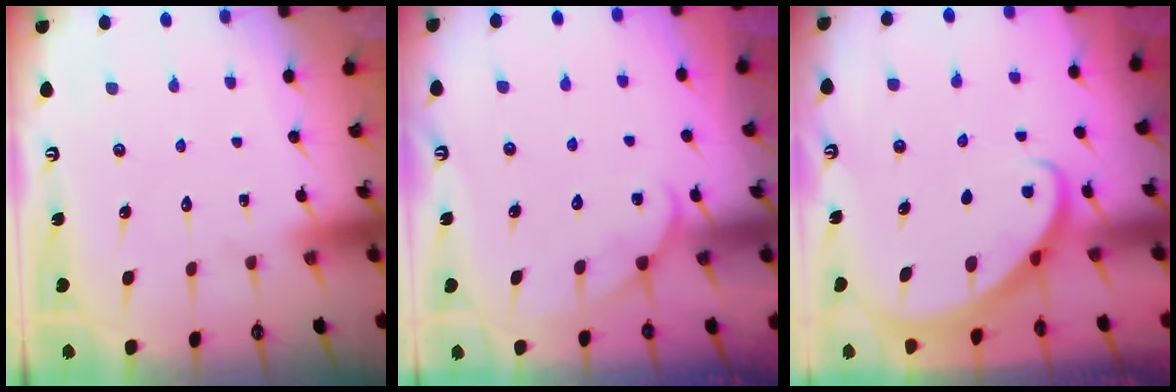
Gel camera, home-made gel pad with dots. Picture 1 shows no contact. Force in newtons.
{"total": 5.5, "press": 5.5, "slide": 0.6}
{"total": 2.7, "press": 2.7, "slide": 0.1}